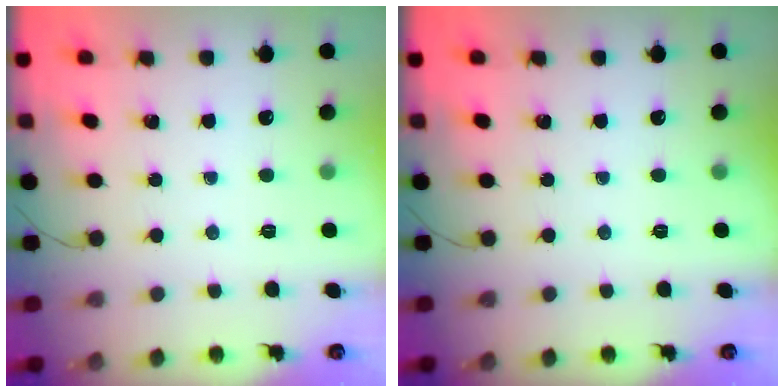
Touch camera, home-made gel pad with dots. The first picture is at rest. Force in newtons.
{"total": 0.0}